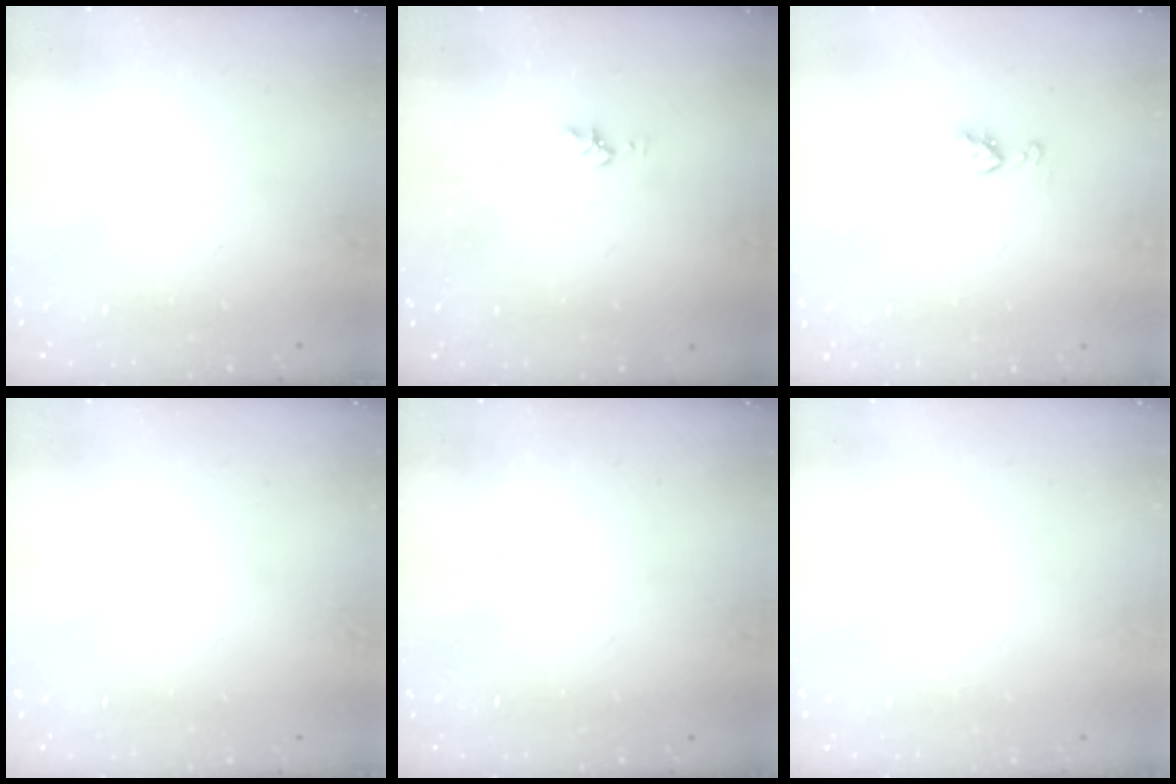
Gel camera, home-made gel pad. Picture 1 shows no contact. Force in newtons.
{"total": 2.1, "press": 2.0, "slide": 0.3}
{"total": 6.7, "press": 6.6, "slide": 0.6}
{"total": 0.0}
{"total": 0.0}
{"total": 0.0}